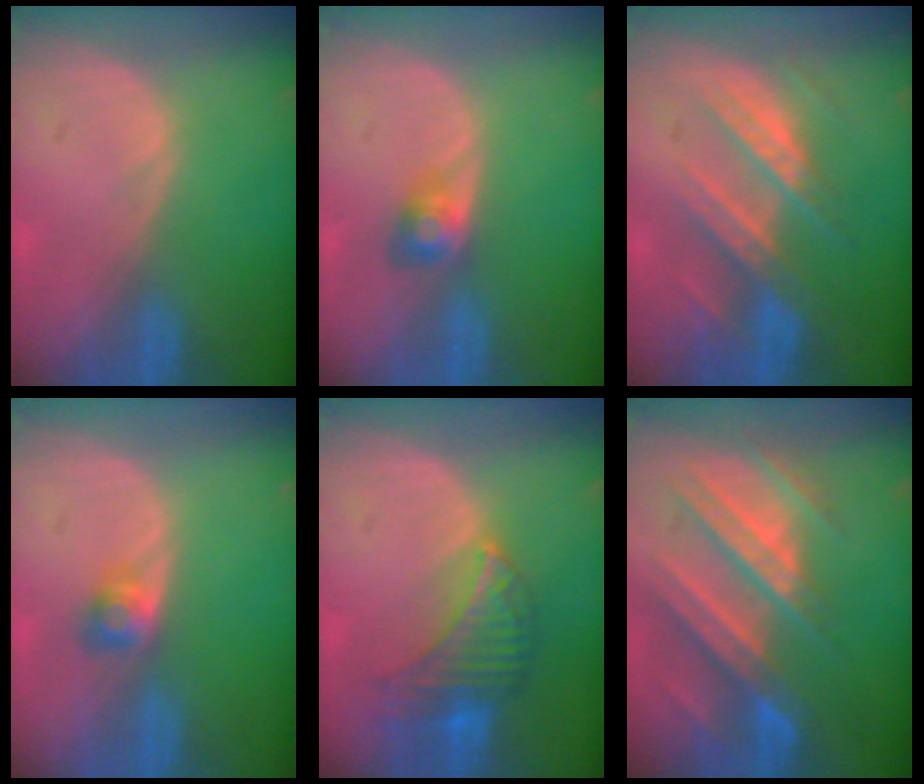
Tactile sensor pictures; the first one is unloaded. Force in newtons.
{"total": 2.7, "press": 2.7, "slide": 0.1}
{"total": 8.9, "press": 7.8, "slide": 4.2}
{"total": 2.6, "press": 2.4, "slide": 1.0}
{"total": 7.4, "press": 6.9, "slide": 2.5}
{"total": 11.2, "press": 9.9, "slide": 5.2}